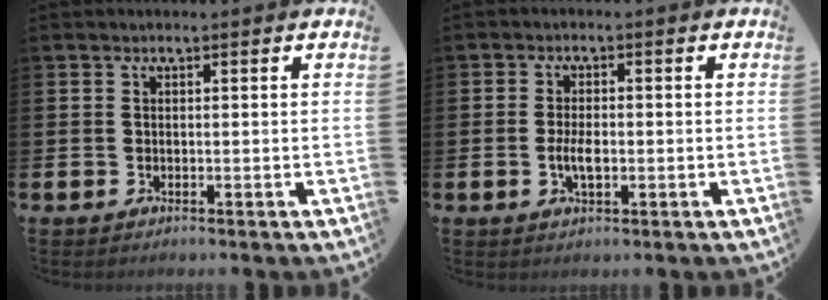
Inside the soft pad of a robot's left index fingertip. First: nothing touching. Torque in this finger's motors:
{"motor_torque": [0.50, 0.08, 0.11, 0.03]}